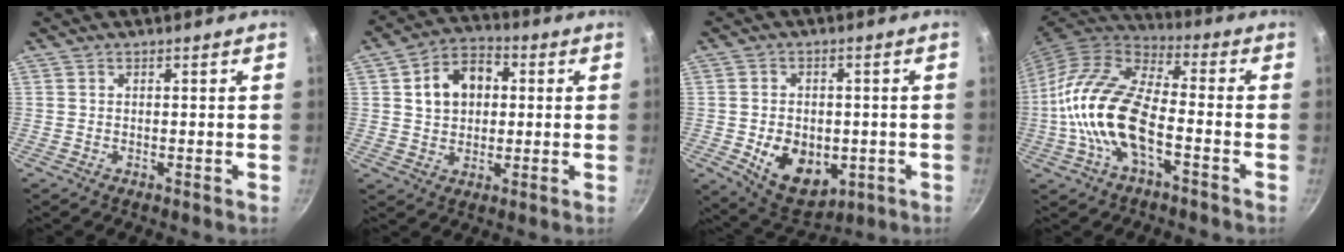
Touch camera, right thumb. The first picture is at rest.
{"total": 10.6, "force": [2.1, 7.9, 6.8], "torque": [-0.081, 0.017, 0.027]}
{"total": 12.3, "force": [-2.7, 8.7, 8.3], "torque": [-0.096, -0.004, -0.022]}
{"total": 17.6, "force": [-4.3, 8.3, 14.8], "torque": [-0.278, 0.036, -0.096]}